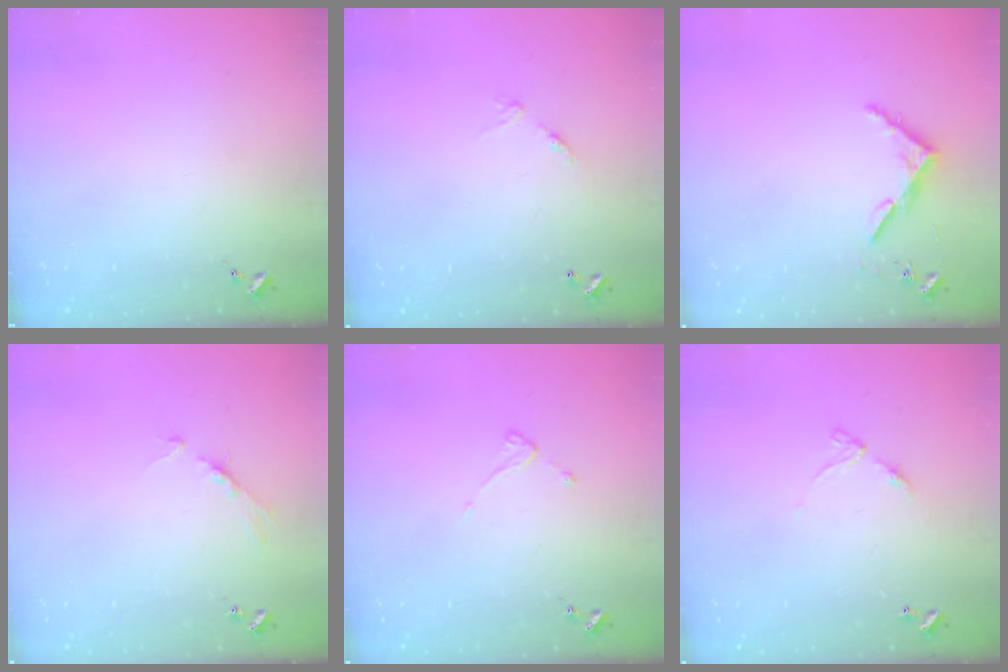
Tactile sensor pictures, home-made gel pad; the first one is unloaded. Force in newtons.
{"total": 6.9, "press": 6.8, "slide": 0.6}
{"total": 4.0, "press": 4.0, "slide": 0.3}
{"total": 4.4, "press": 4.4, "slide": 0.6}
{"total": 3.4, "press": 3.4, "slide": 0.1}
{"total": 6.1, "press": 6.0, "slide": 0.6}